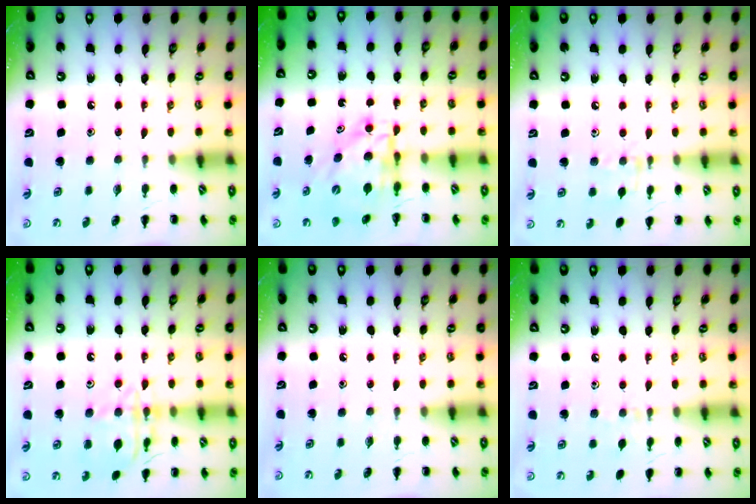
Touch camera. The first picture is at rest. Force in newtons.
{"total": 5.9, "press": 5.9, "slide": 0.5}
{"total": 8.0, "press": 7.9, "slide": 1.3}
{"total": 14.2, "press": 14.1, "slide": 0.9}
{"total": 0.0}
{"total": 5.7, "press": 5.4, "slide": 2.0}